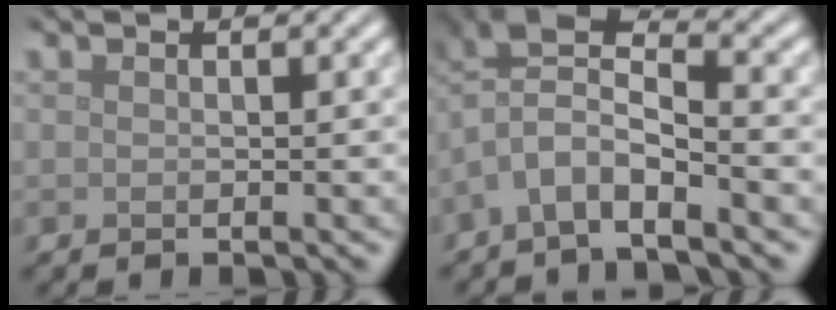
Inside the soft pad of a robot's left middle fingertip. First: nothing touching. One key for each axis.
{"total": 4.8, "fx": -2.3, "fy": 1.8, "fz": 3.8, "tx": -0.067, "ty": 0.011, "tz": -0.054}